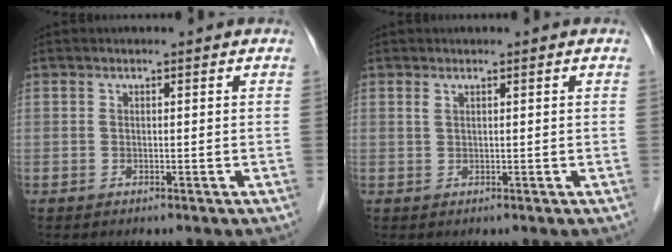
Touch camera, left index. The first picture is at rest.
{"total": 0.7, "force": [0.5, 0.1, 0.5], "torque": [-0.015, 0.002, 0.013]}